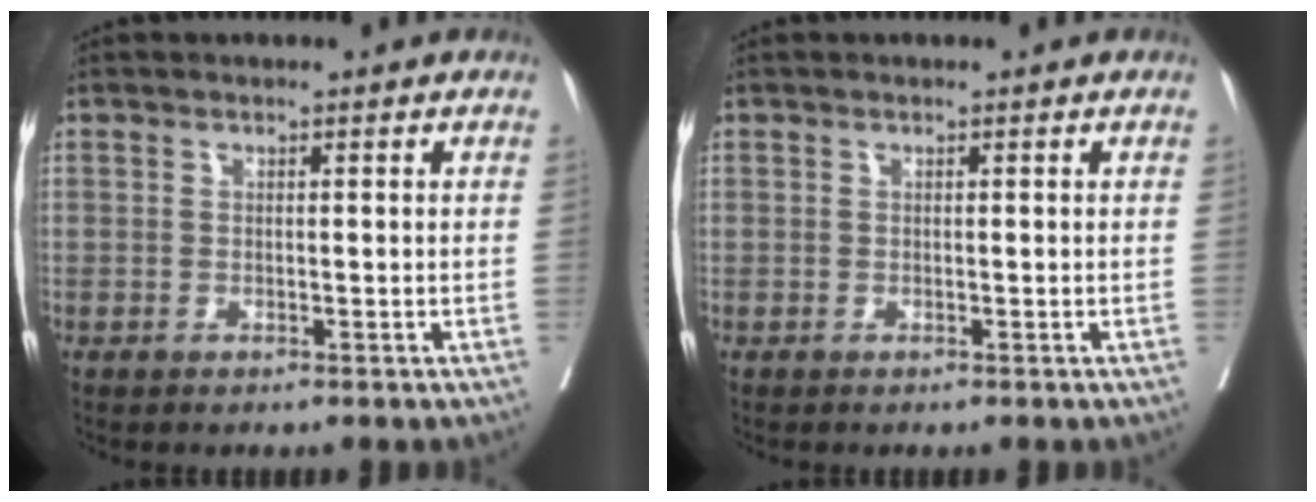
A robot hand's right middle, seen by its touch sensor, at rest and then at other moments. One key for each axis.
{"total": 0.5, "fx": 0.5, "fy": -0.1, "fz": -0.1, "tx": 0.004, "ty": 0.001, "tz": 0.006}